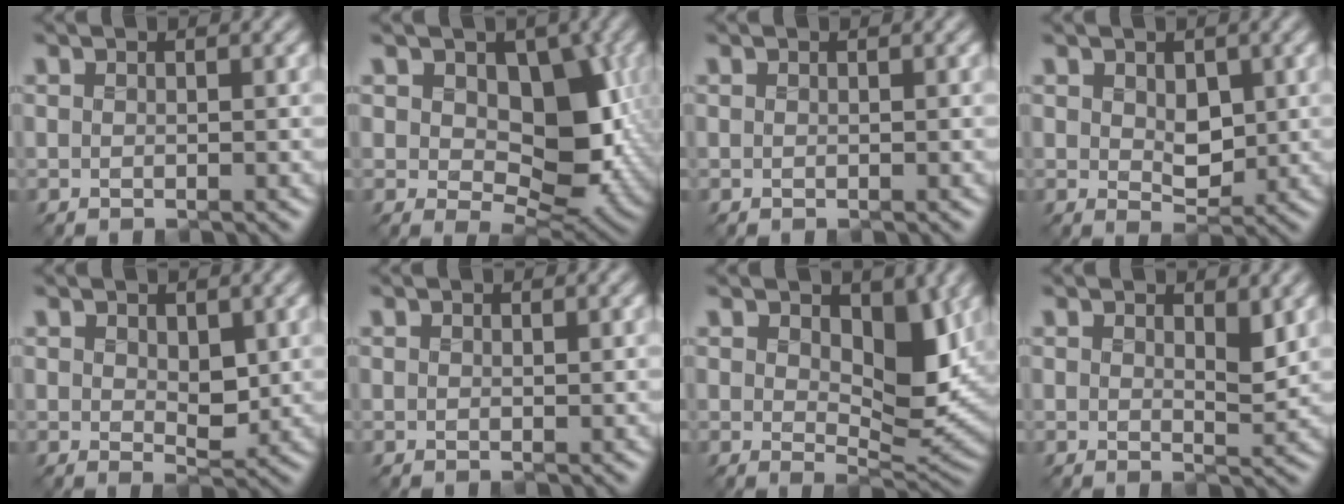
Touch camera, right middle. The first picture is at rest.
{"total": 8.6, "force": [1.1, 5.5, 6.5], "torque": [-0.099, -0.014, 0.008]}
{"total": 0.0}
{"total": 2.8, "force": [0.4, 1.9, 2.1], "torque": [-0.040, -0.007, 0.005]}
{"total": 2.6, "force": [0.5, 1.5, 2.0], "torque": [-0.034, -0.008, 0.007]}
{"total": 0.0}
{"total": 6.0, "force": [1.8, 3.2, 4.8], "torque": [-0.074, -0.017, 0.024]}
{"total": 2.3, "force": [1.1, 0.9, 1.7], "torque": [-0.029, -0.007, 0.018]}